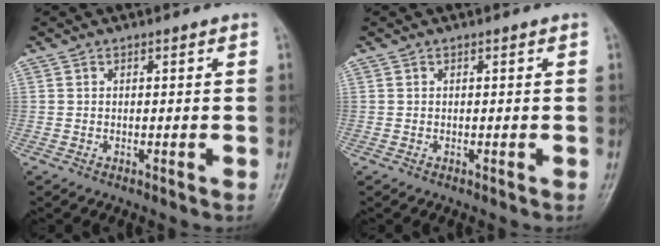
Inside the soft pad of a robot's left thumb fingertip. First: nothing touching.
{"total": 0.0}